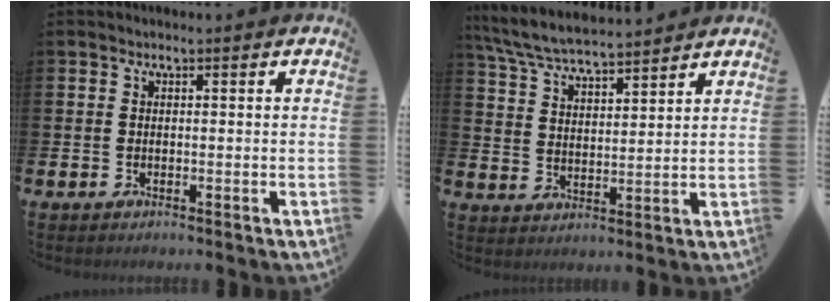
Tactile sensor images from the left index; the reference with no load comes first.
{"total": 6.6, "force": [6.4, 0.7, 1.5], "torque": [-0.055, -0.032, 0.114]}